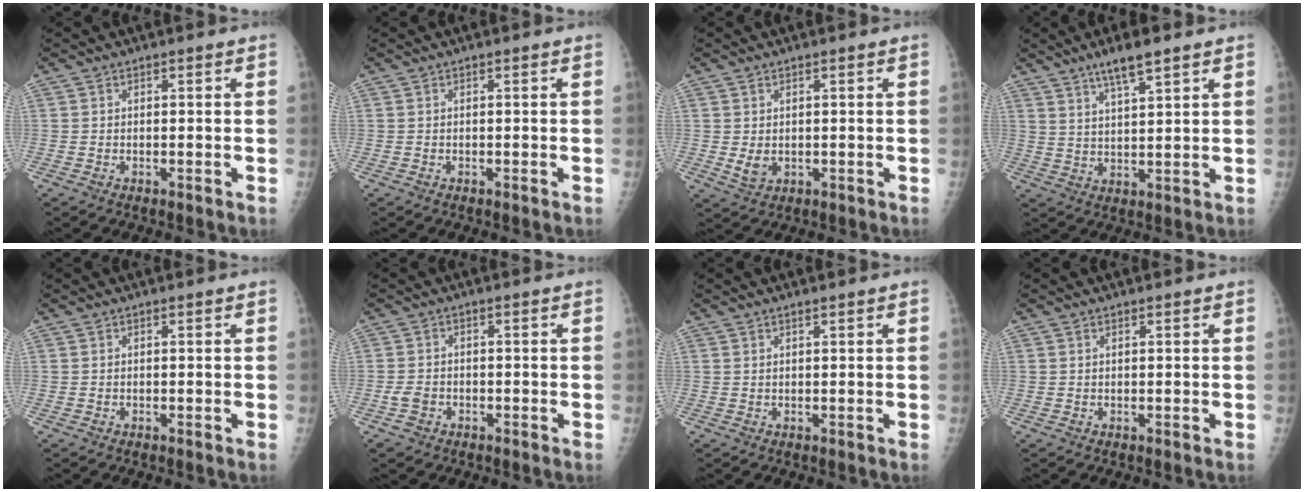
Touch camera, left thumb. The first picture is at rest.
{"total": 0.0}
{"total": 2.7, "force": [0.2, 1.9, 2.0], "torque": [-0.031, -0.009, 0.011]}
{"total": 7.2, "force": [5.0, 1.3, 5.0], "torque": [-0.088, -0.028, 0.092]}
{"total": 0.0}
{"total": 2.6, "force": [-1.2, 2.0, 1.1], "torque": [-0.015, 0.007, -0.020]}
{"total": 0.7, "force": [0.5, 0.0, 0.4], "torque": [-0.009, -0.003, 0.012]}
{"total": 0.0}